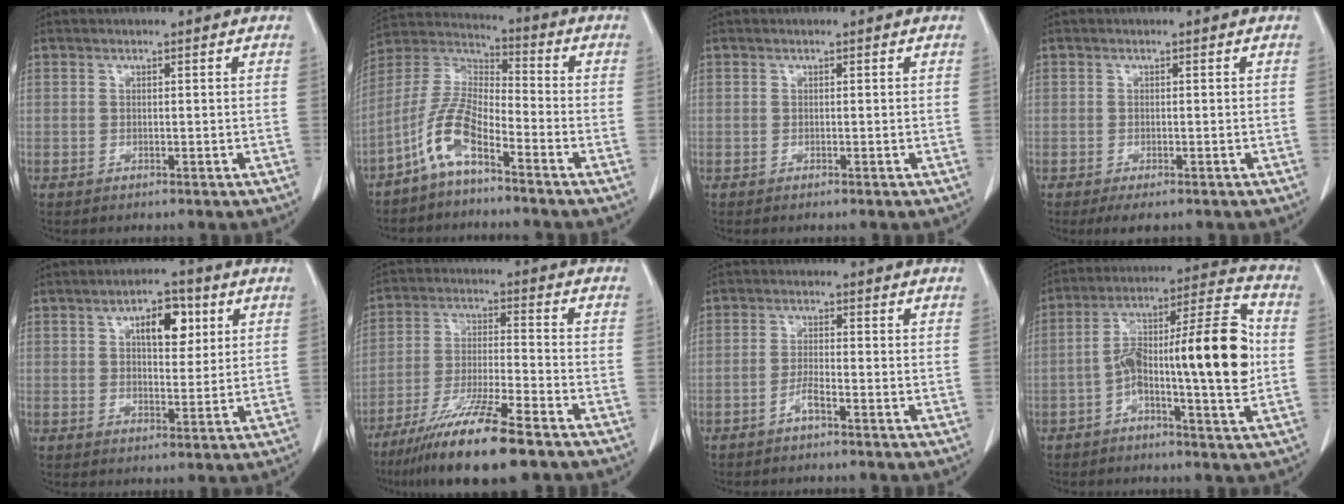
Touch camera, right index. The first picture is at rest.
{"total": 8.8, "force": [-5.4, 2.3, 6.5], "torque": [-0.154, 0.011, -0.115]}
{"total": 0.0}
{"total": 2.4, "force": [-1.7, 1.0, 1.4], "torque": [-0.020, -0.003, -0.020]}
{"total": 7.0, "force": [2.7, 3.2, 5.6], "torque": [-0.085, 0.010, 0.041]}
{"total": 14.2, "force": [-9.9, 0.9, 10.1], "torque": [-0.195, -0.040, -0.176]}
{"total": 2.2, "force": [-1.5, 0.1, 1.6], "torque": [-0.033, 0.004, -0.029]}
{"total": 17.4, "force": [-1.7, 2.6, 17.1], "torque": [-0.276, 0.034, -0.029]}